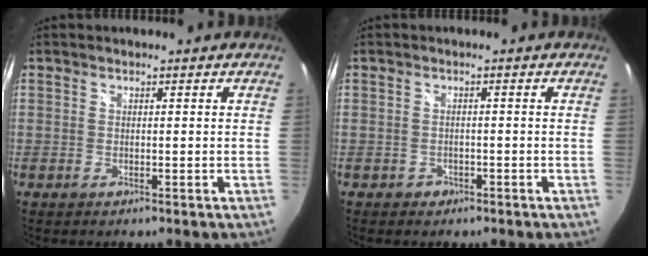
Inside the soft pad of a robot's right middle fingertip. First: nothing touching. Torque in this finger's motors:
{"motor_torque": [-0.06, 0.11, -0.02, -0.01]}